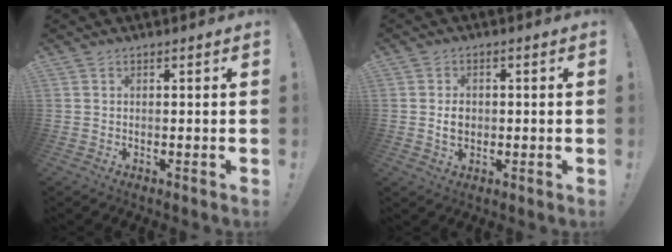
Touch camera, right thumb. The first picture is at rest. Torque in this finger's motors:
{"motor_torque": [0.26, -0.05, -0.04, 0.05, 0.09]}